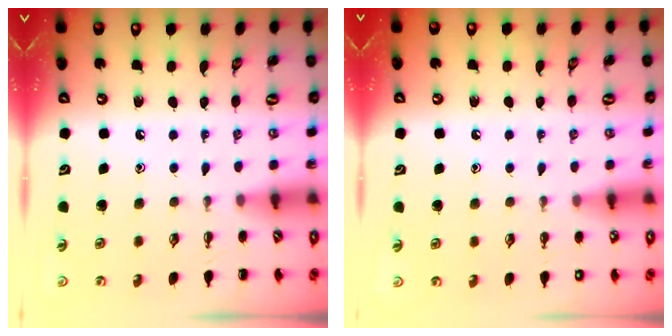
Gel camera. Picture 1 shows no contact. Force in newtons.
{"total": 1.9, "press": 1.9, "slide": 0.2}